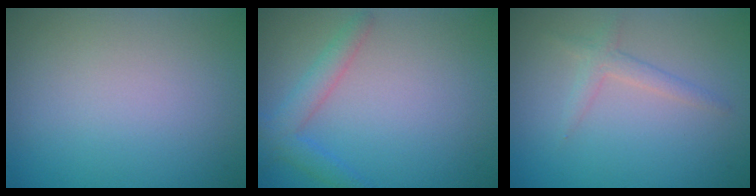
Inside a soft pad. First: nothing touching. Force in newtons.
{"total": 2.7, "press": 2.7, "slide": 0.2}
{"total": 1.6, "press": 1.6, "slide": 0.1}